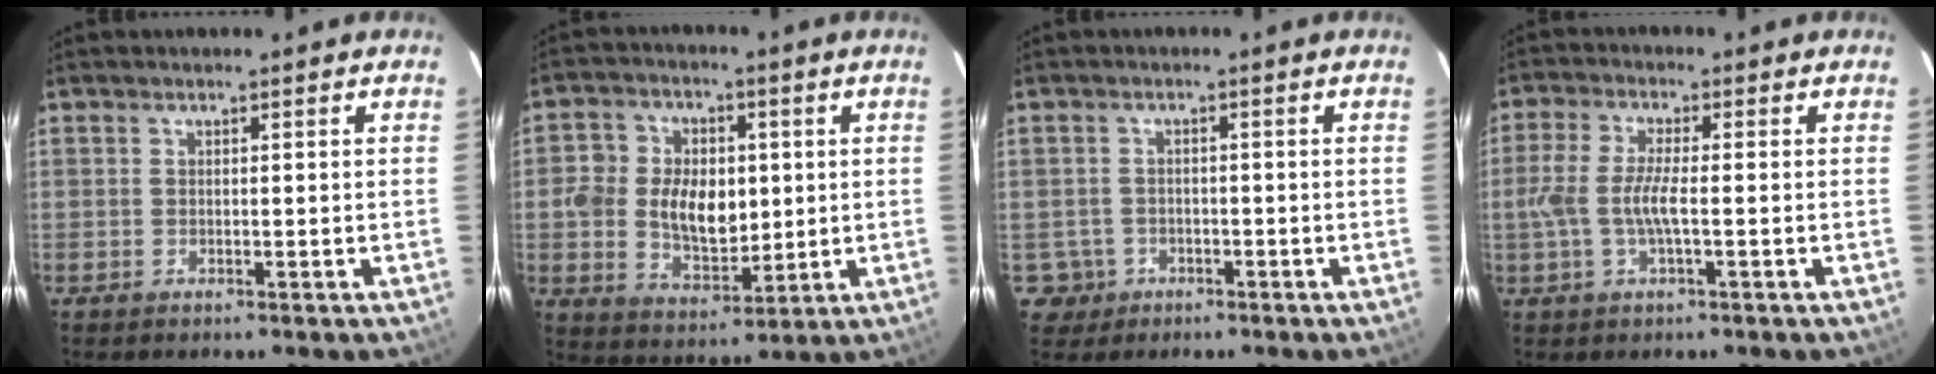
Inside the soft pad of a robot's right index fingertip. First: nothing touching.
{"total": 11.4, "force": [0.1, 8.1, 8.1], "torque": [-0.163, 0.009, 0.006]}
{"total": 4.2, "force": [-1.6, 3.9, 0.1], "torque": [-0.013, 0.013, -0.022]}
{"total": 6.5, "force": [-1.1, 1.3, 6.3], "torque": [-0.133, -0.001, -0.022]}